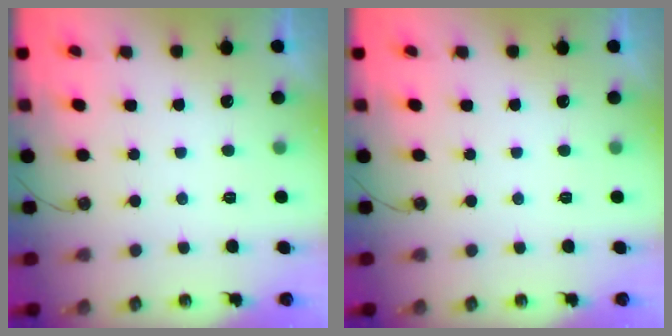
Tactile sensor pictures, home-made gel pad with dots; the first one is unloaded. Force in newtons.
{"total": 0.0}